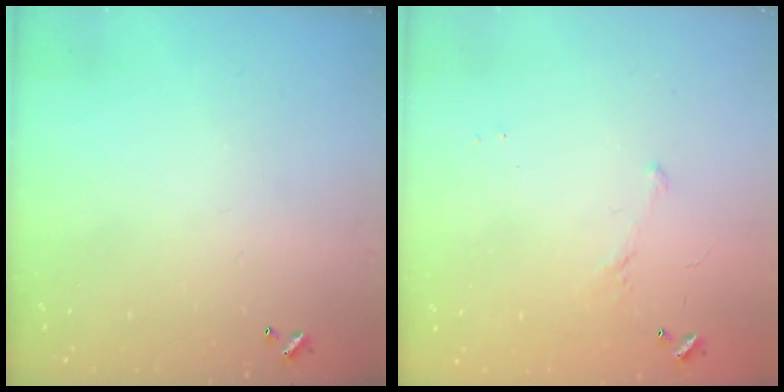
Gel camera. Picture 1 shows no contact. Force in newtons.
{"total": 4.7, "press": 4.6, "slide": 0.9}